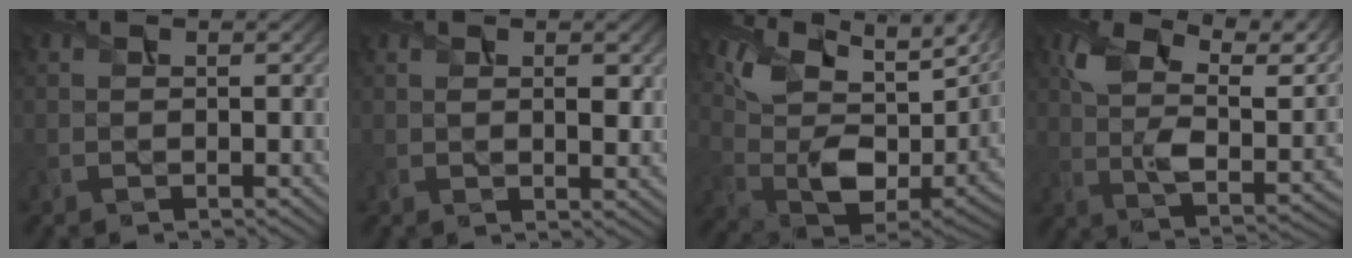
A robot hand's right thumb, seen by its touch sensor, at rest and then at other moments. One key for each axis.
{"total": 2.5, "fx": 0.9, "fy": 1.1, "fz": 2.1, "tx": -0.046, "ty": -0.005, "tz": 0.021}
{"total": 14.8, "fx": 6.9, "fy": 8.0, "fz": 10.4, "tx": -0.240, "ty": 0.003, "tz": 0.145}
{"total": 13.6, "fx": 6.4, "fy": 6.9, "fz": 9.8, "tx": -0.204, "ty": -0.008, "tz": 0.122}